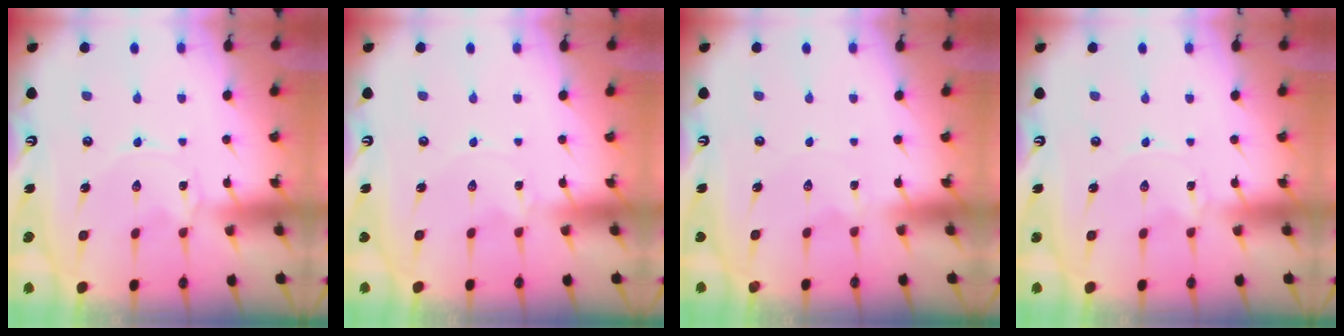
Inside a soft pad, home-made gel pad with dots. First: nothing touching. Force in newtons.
{"total": 0.8, "press": 0.8, "slide": 0.1}
{"total": 0.0}
{"total": 0.0}